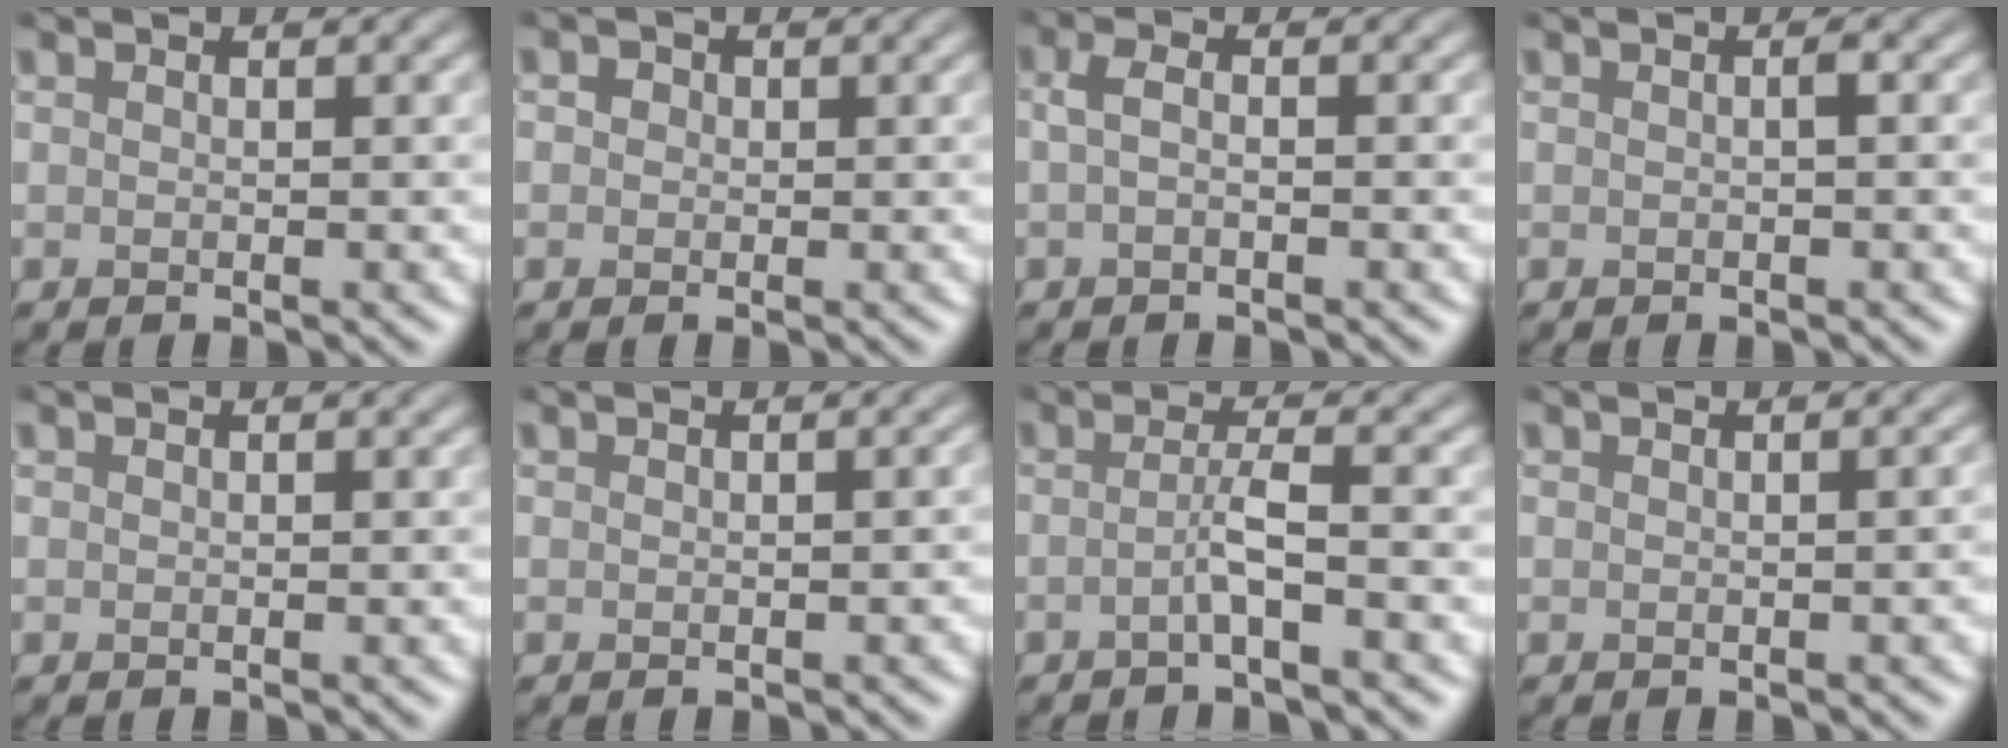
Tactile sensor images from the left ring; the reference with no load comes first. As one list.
[{"total": 1.1, "force": [0.3, 1.0, 0.4], "torque": [0.000, 0.002, -0.005]}, {"total": 1.3, "force": [-0.2, 0.4, 1.2], "torque": [-0.026, 0.002, -0.007]}, {"total": 0.5, "force": [0.0, 0.0, 0.5], "torque": [-0.010, 0.002, 0.001]}, {"total": 0.0}, {"total": 0.7, "force": [-0.3, 0.2, 0.6], "torque": [-0.006, 0.001, -0.001]}, {"total": 2.3, "force": [-0.8, 0.1, 2.2], "torque": [-0.040, 0.005, -0.023]}, {"total": 1.2, "force": [-0.2, 0.4, 1.1], "torque": [-0.006, 0.002, 0.000]}]